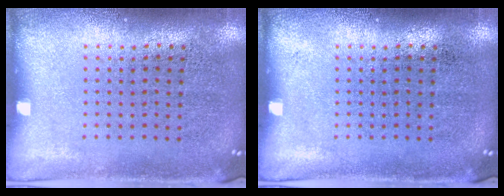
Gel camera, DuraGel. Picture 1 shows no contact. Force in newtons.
{"total": 0.0}